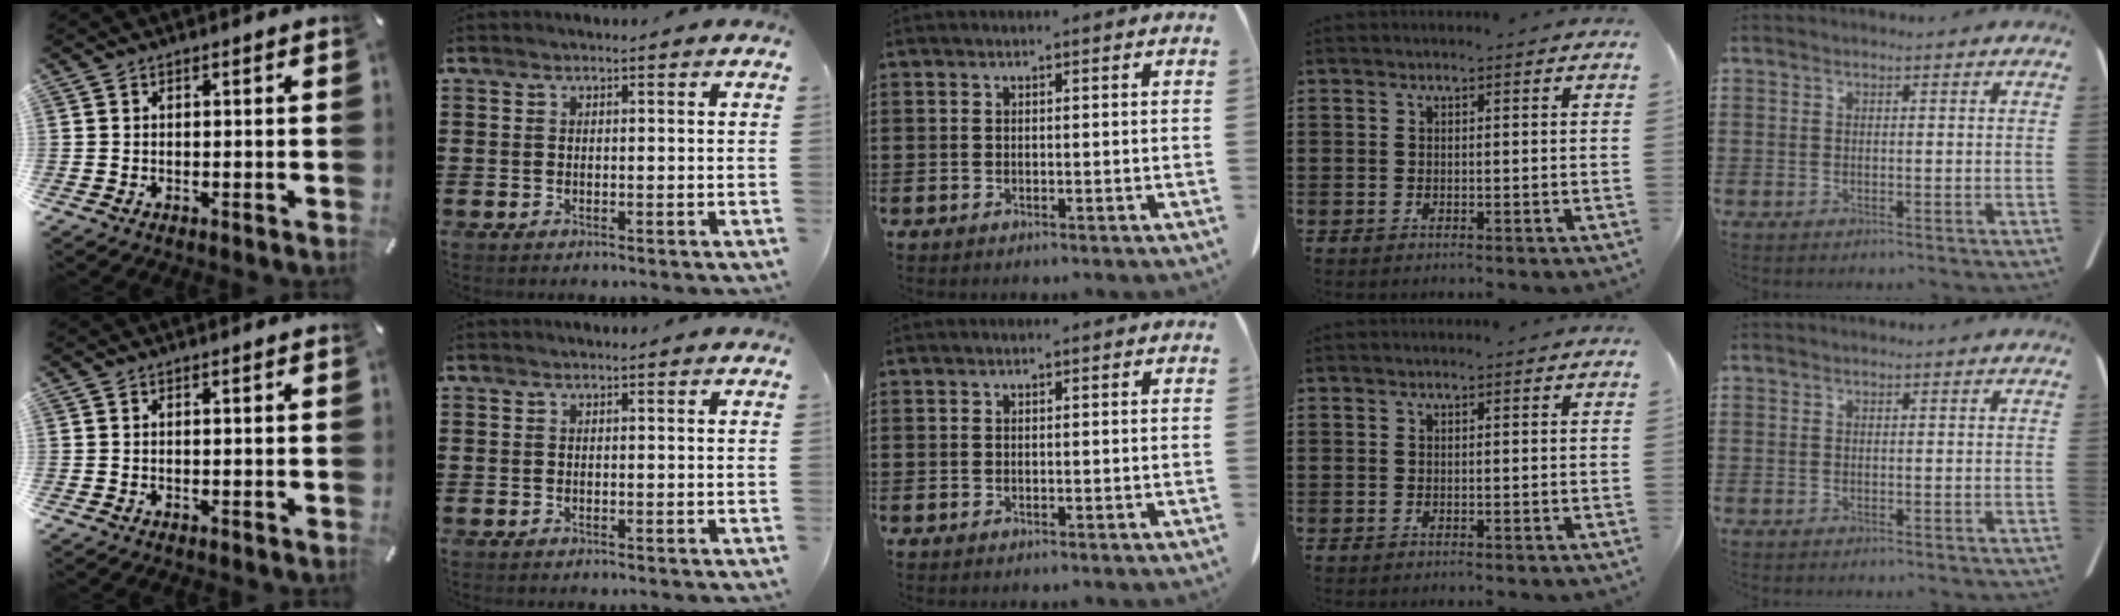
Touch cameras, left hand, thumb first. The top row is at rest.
{}